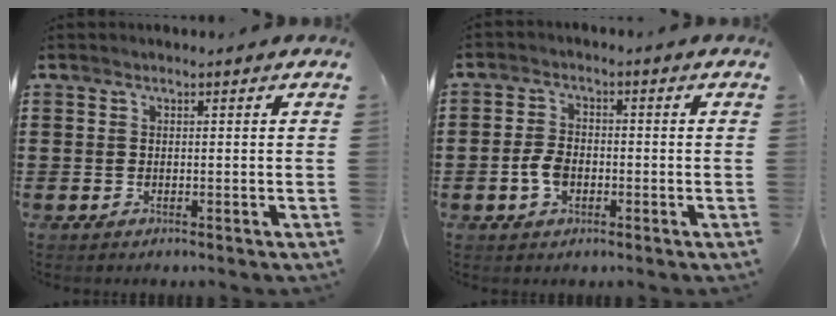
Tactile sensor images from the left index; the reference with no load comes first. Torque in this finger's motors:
{"motor_torque": [0.80, 0.75, 0.39, 0.09]}